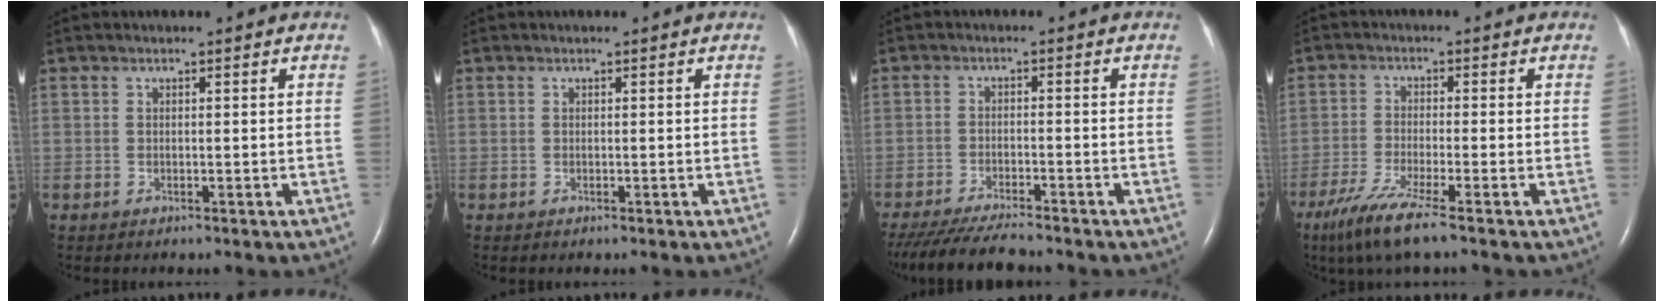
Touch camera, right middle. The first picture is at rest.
{"total": 0.0}
{"total": 10.2, "force": [-9.1, 0.8, 4.5], "torque": [-0.077, -0.020, -0.147]}
{"total": 7.3, "force": [-5.0, -0.2, 5.3], "torque": [-0.108, -0.024, -0.095]}